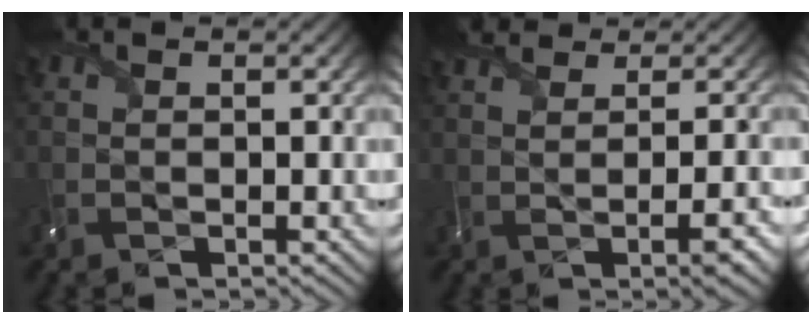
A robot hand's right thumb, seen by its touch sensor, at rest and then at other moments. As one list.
[{"total": 5.6, "force": [2.7, 1.8, 4.6], "torque": [-0.055, 0.032, 0.023]}]